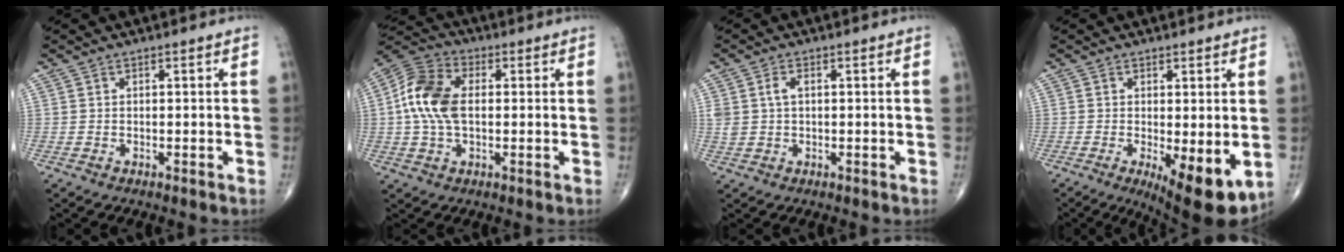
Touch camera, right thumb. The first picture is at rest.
{"total": 11.6, "force": [0.6, 7.0, 9.3], "torque": [-0.194, 0.022, 0.004]}
{"total": 3.1, "force": [0.6, 2.0, 2.3], "torque": [-0.052, 0.005, 0.015]}
{"total": 10.0, "force": [-2.4, 3.3, 9.1], "torque": [-0.126, -0.025, -0.027]}